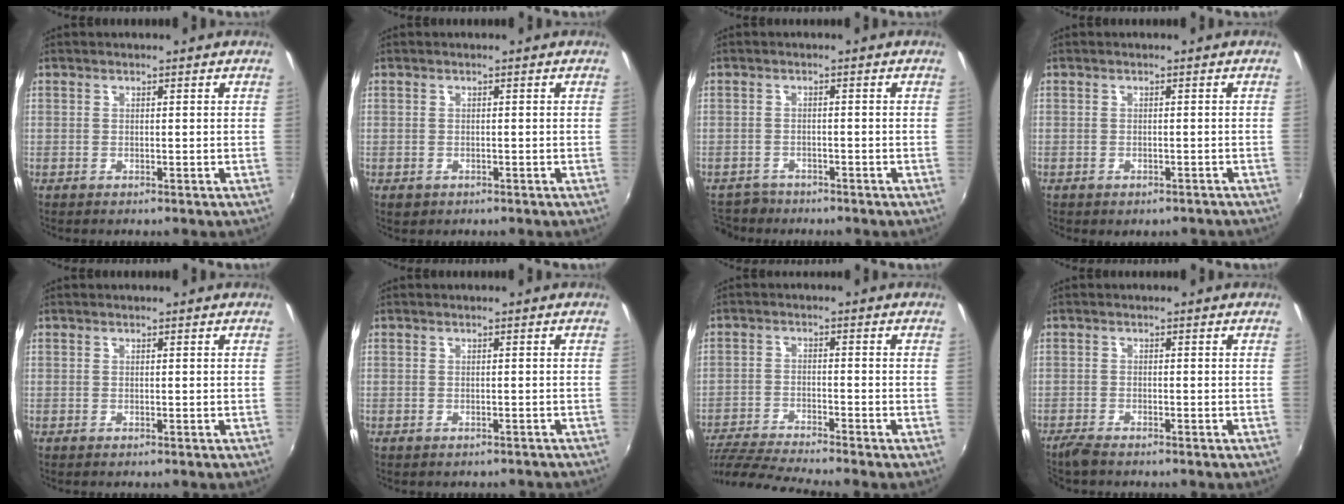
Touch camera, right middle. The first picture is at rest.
{"total": 1.9, "force": [-0.8, 1.5, 0.8], "torque": [-0.018, -0.006, -0.010]}
{"total": 4.9, "force": [-4.1, 2.6, 0.7], "torque": [-0.031, -0.001, -0.072]}
{"total": 2.6, "force": [-2.0, 1.3, 1.0], "torque": [-0.021, -0.012, -0.024]}
{"total": 0.0}
{"total": 2.3, "force": [-2.0, 1.0, 0.6], "torque": [-0.012, -0.008, -0.023]}
{"total": 10.7, "force": [-9.8, -0.7, 4.2], "torque": [-0.109, -0.025, -0.181]}
{"total": 2.8, "force": [-2.5, 0.3, 1.2], "torque": [-0.034, -0.011, -0.051]}